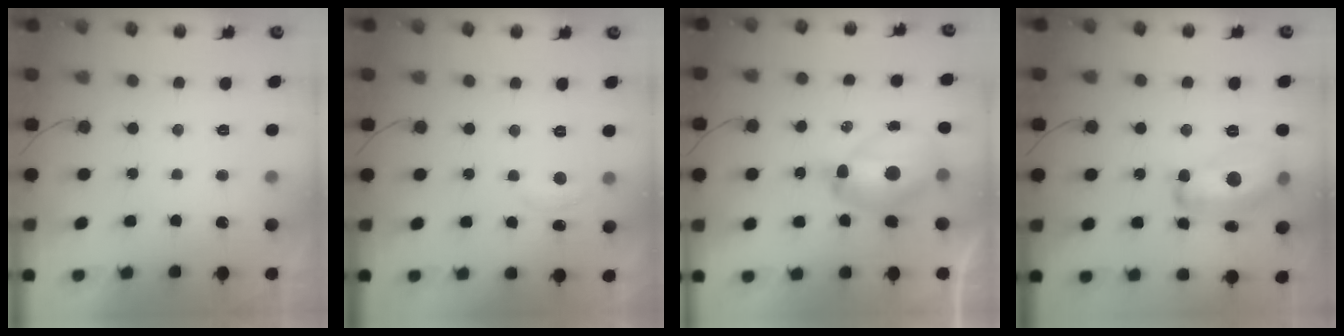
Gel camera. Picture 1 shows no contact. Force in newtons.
{"total": 4.6, "press": 4.5, "slide": 0.6}
{"total": 11.4, "press": 11.3, "slide": 1.0}
{"total": 16.6, "press": 16.6, "slide": 0.6}